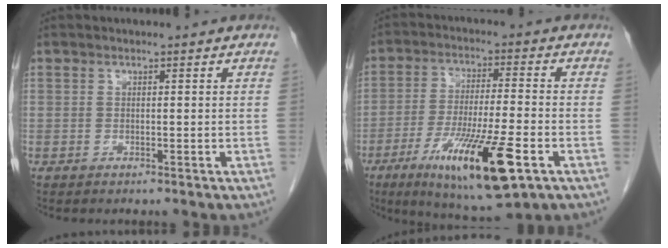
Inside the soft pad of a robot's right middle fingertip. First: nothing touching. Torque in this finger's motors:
{"motor_torque": [1.52, -0.62, 0.76, 0.21]}